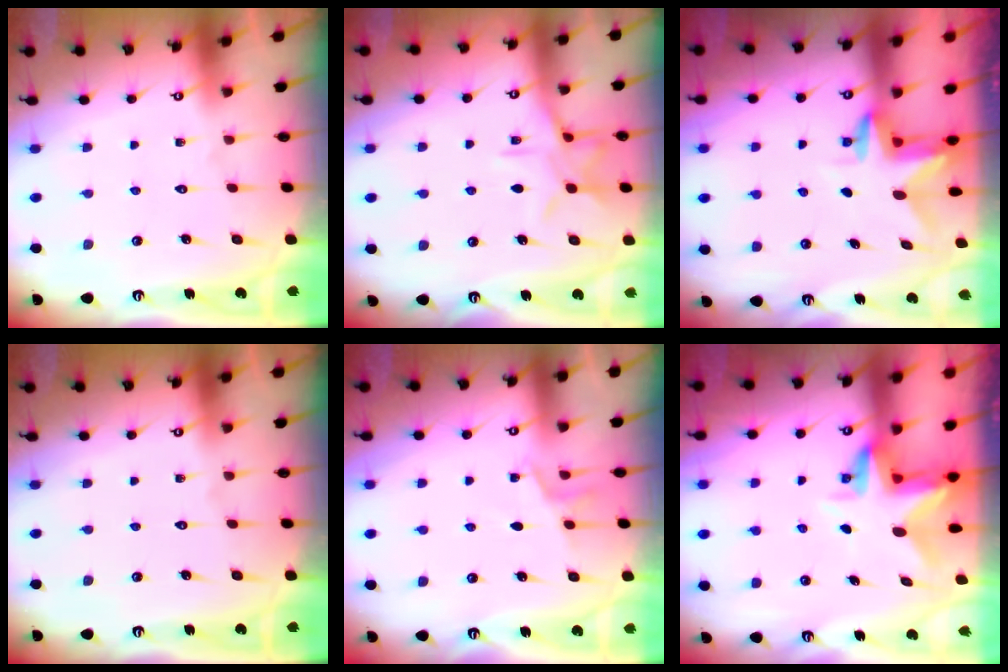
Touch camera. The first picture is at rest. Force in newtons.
{"total": 10.4, "press": 10.4, "slide": 0.7}
{"total": 3.0, "press": 3.0, "slide": 0.3}
{"total": 0.0}
{"total": 5.7, "press": 5.2, "slide": 2.3}
{"total": 4.2, "press": 4.2, "slide": 0.5}